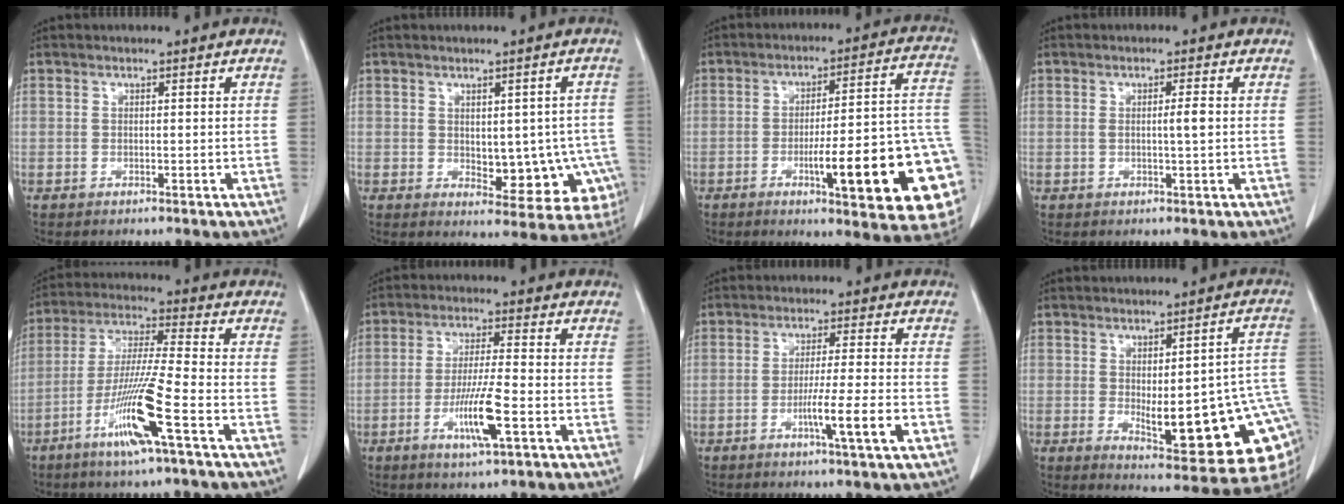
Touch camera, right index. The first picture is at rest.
{"total": 10.4, "force": [-1.9, 5.5, 8.6], "torque": [-0.086, 0.009, -0.010]}
{"total": 20.4, "force": [-5.9, 2.4, 19.4], "torque": [-0.168, 0.012, -0.070]}
{"total": 2.1, "force": [0.0, -0.1, 2.0], "torque": [-0.035, 0.000, -0.001]}
{"total": 12.3, "force": [-5.7, -0.8, 10.8], "torque": [-0.216, -0.018, -0.110]}
{"total": 8.2, "force": [-3.1, 0.1, 7.6], "torque": [-0.146, -0.013, -0.056]}
{"total": 7.2, "force": [-2.7, -1.0, 6.7], "torque": [-0.110, -0.014, -0.046]}
{"total": 19.5, "force": [-2.6, 4.6, 18.8], "torque": [-0.168, 0.007, -0.010]}